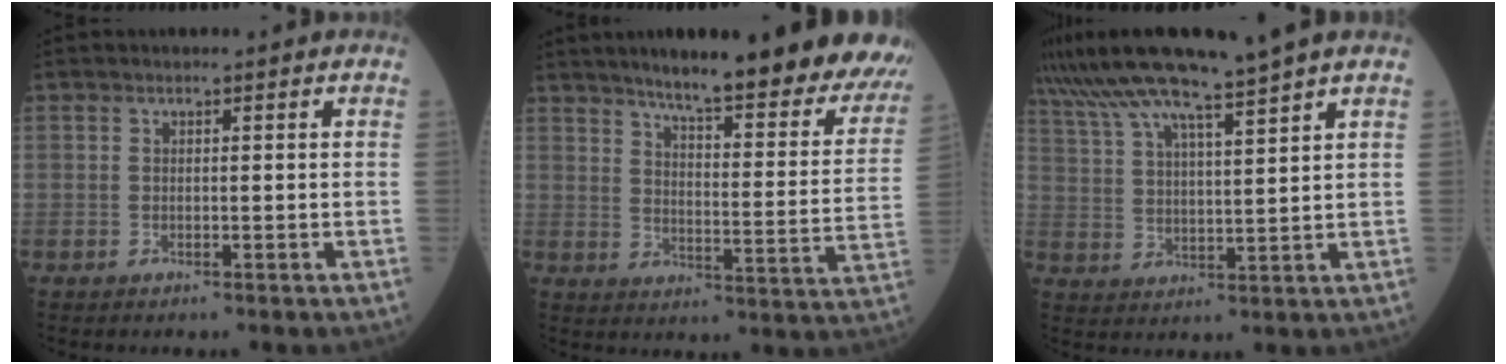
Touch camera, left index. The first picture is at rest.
{"total": 25.2, "force": [22.0, 2.7, 12.0], "torque": [-0.158, -0.065, 0.267]}
{"total": 12.0, "force": [10.1, -1.2, 6.4], "torque": [-0.118, 0.012, 0.180]}